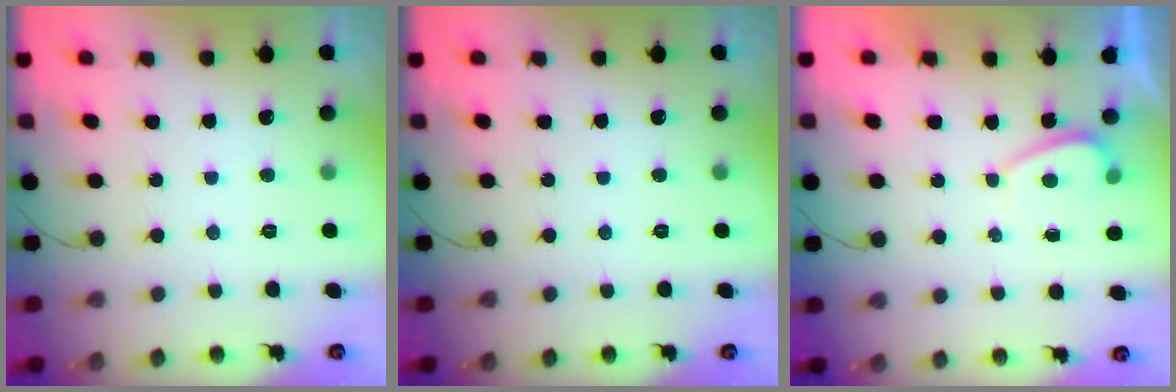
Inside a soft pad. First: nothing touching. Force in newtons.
{"total": 0.0}
{"total": 1.1, "press": 0.9, "slide": 0.6}